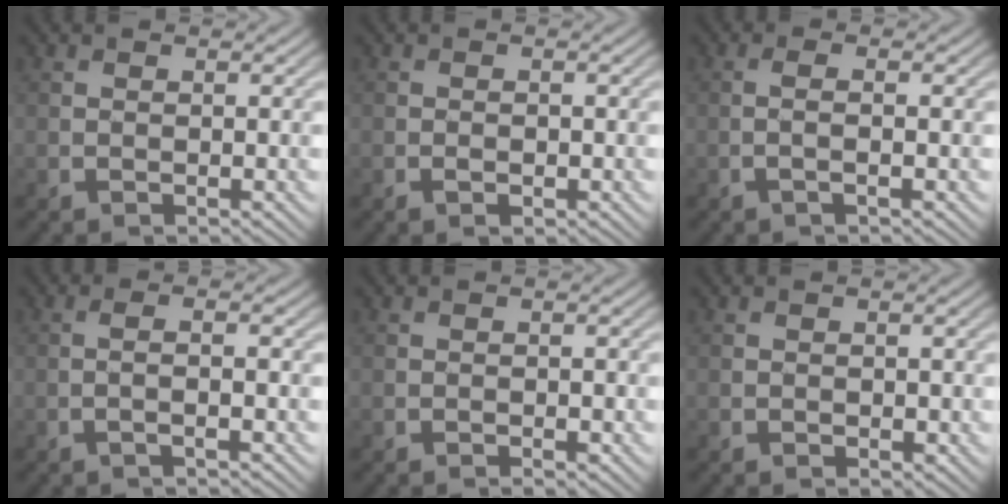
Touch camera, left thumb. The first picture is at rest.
{"total": 1.2, "force": [-0.5, 0.6, 0.9], "torque": [-0.018, 0.001, -0.012]}
{"total": 1.5, "force": [-0.3, 0.2, 1.5], "torque": [-0.030, 0.007, -0.015]}
{"total": 1.9, "force": [-0.4, 0.3, 1.9], "torque": [-0.034, 0.007, -0.016]}
{"total": 1.4, "force": [-0.6, 0.5, 1.2], "torque": [-0.017, 0.002, -0.010]}
{"total": 1.2, "force": [-0.3, 0.7, 0.9], "torque": [-0.013, -0.001, -0.003]}